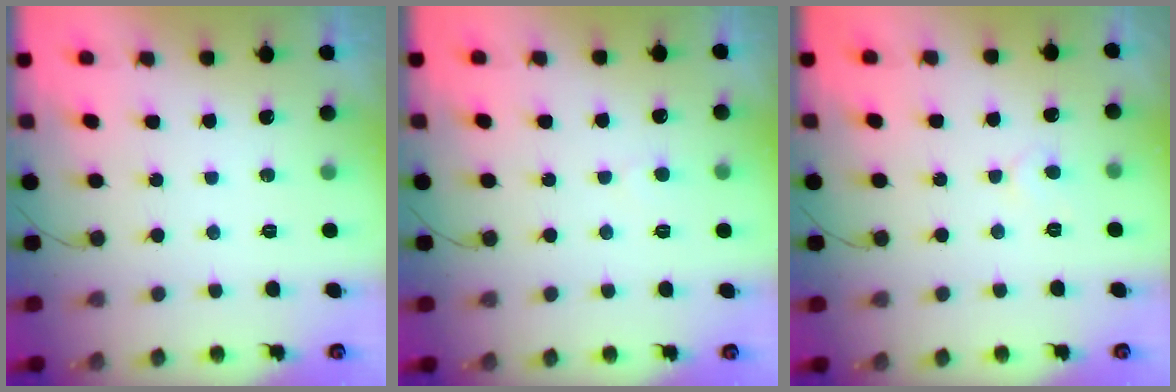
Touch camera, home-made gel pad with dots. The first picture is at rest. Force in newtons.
{"total": 2.8, "press": 2.8, "slide": 0.2}
{"total": 4.6, "press": 4.6, "slide": 0.4}